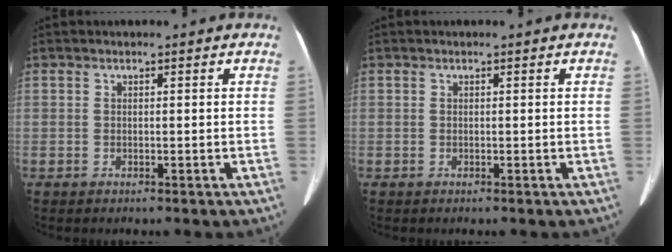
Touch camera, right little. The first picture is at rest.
{"total": 0.0}